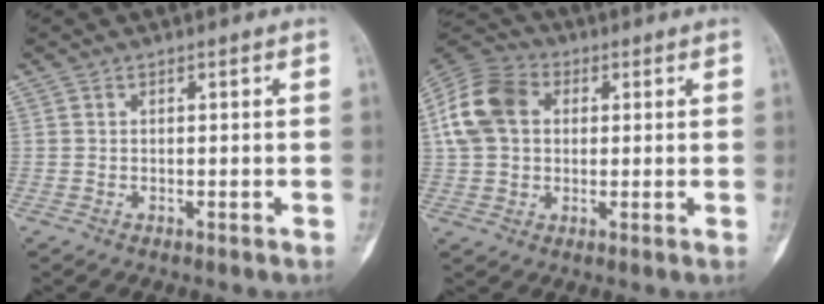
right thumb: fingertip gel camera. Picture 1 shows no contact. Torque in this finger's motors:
{"motor_torque": [-0.13, 0.43, 0.92, 0.18, 0.06]}